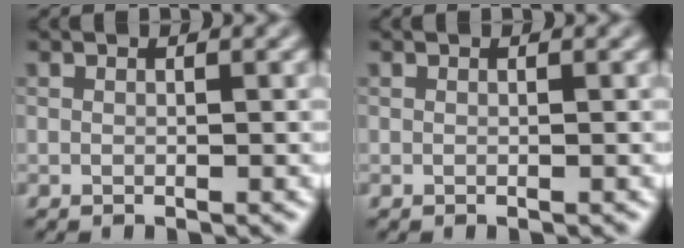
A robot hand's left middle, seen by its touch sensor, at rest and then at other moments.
{"total": 0.0}